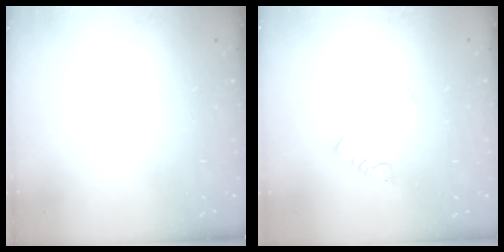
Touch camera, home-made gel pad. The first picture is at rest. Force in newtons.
{"total": 1.9, "press": 1.9, "slide": 0.1}